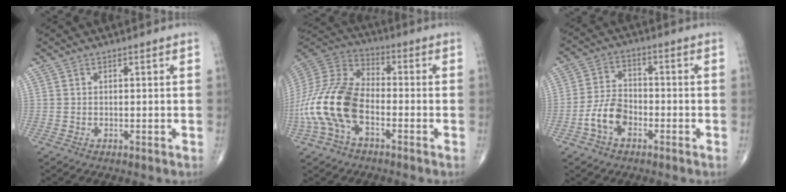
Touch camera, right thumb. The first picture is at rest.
{"total": 17.6, "force": [-5.1, 10.0, 13.6], "torque": [-0.291, 0.038, -0.101]}
{"total": 7.2, "force": [-3.1, 4.4, 4.7], "torque": [-0.084, 0.027, -0.065]}